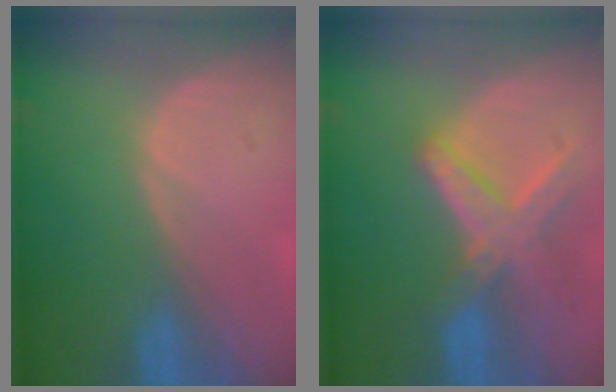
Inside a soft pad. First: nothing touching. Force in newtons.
{"total": 8.2, "press": 7.1, "slide": 4.1}